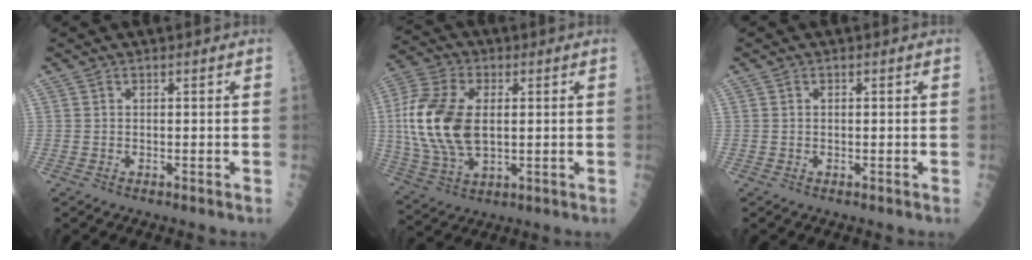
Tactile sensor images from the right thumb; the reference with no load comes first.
{"total": 17.6, "force": [1.3, 9.9, 14.5], "torque": [-0.313, -0.002, 0.024]}
{"total": 0.0}